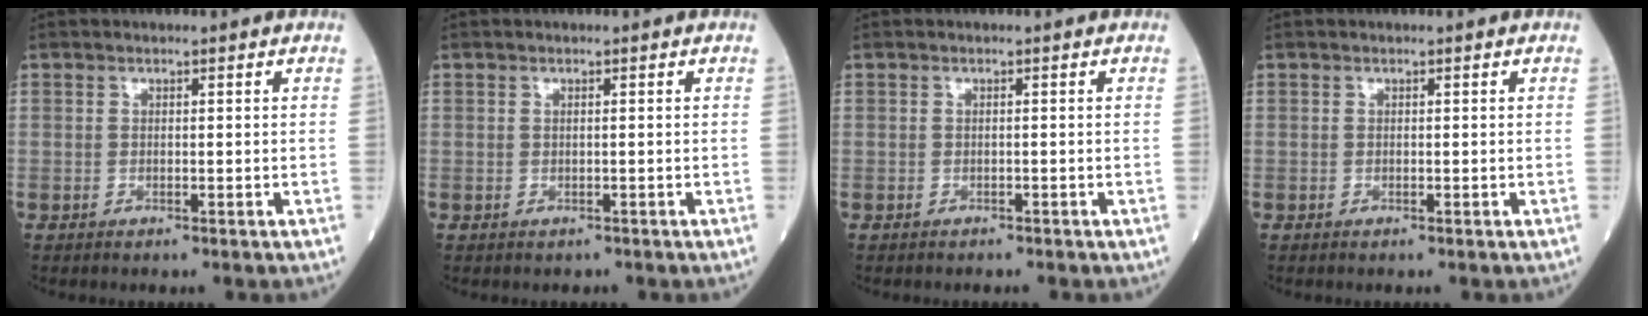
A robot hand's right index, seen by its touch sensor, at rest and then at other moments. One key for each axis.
{"total": 0.0}
{"total": 1.1, "fx": -0.9, "fy": 0.5, "fz": 0.4, "tx": -0.011, "ty": -0.001, "tz": -0.011}
{"total": 0.0}